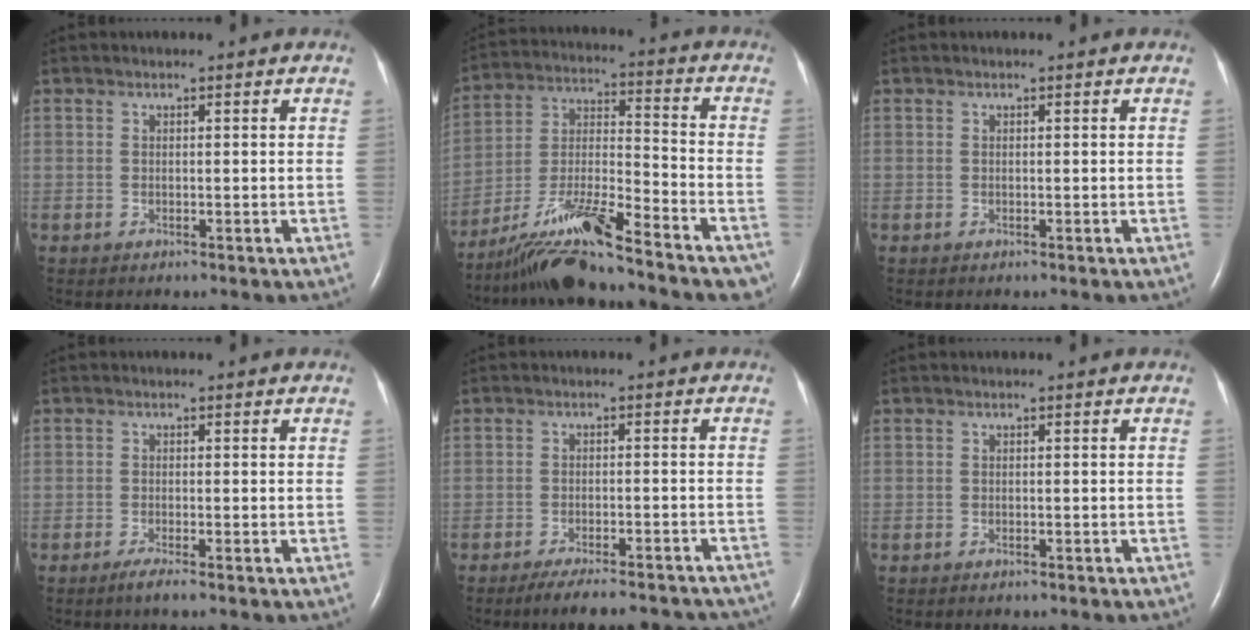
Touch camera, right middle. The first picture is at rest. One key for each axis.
{"total": 18.6, "fx": -14.7, "fy": 2.1, "fz": 11.2, "tx": -0.188, "ty": -0.012, "tz": -0.260}
{"total": 0.0}
{"total": 1.7, "fx": -1.2, "fy": -0.2, "fz": 1.2, "tx": -0.030, "ty": -0.005, "tz": -0.027}
{"total": 14.6, "fx": -13.3, "fy": 2.5, "fz": 5.5, "tx": -0.067, "ty": 0.000, "tz": -0.164}
{"total": 0.8, "fx": -0.6, "fy": 0.3, "fz": 0.4, "tx": -0.014, "ty": -0.002, "tz": -0.006}